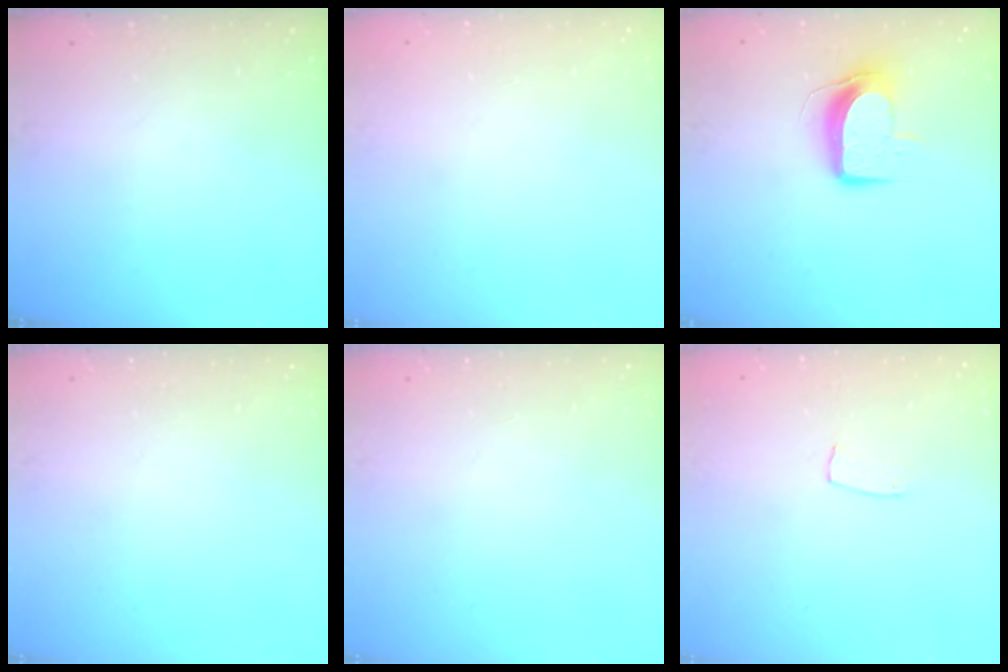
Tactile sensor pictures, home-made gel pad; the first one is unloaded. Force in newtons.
{"total": 0.0}
{"total": 9.2, "press": 9.2, "slide": 0.7}
{"total": 0.0}
{"total": 0.0}
{"total": 4.3, "press": 4.3, "slide": 0.2}